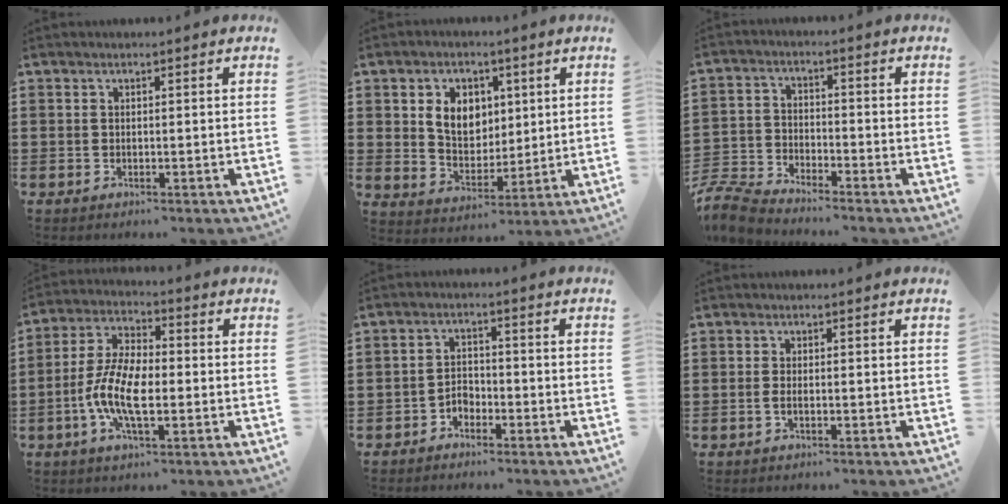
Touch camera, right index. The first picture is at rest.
{"total": 7.0, "force": [2.0, 5.5, 3.8], "torque": [-0.081, 0.013, 0.031]}
{"total": 5.6, "force": [-5.5, 0.6, 1.0], "torque": [-0.052, -0.006, -0.117]}
{"total": 9.9, "force": [-2.6, 3.8, 8.8], "torque": [-0.208, -0.015, -0.057]}
{"total": 2.5, "force": [-1.9, 1.4, 0.8], "torque": [-0.021, 0.005, -0.041]}
{"total": 1.2, "force": [-0.4, 0.2, 1.1], "torque": [-0.022, -0.003, -0.006]}